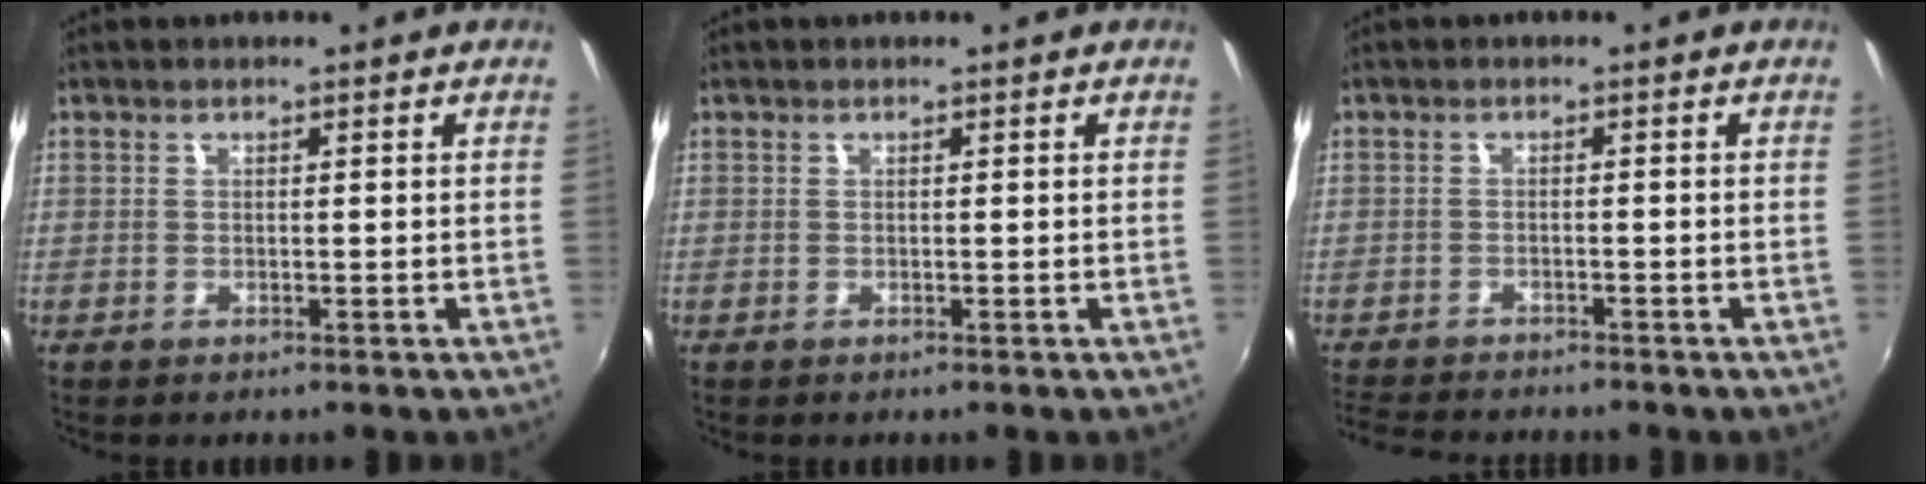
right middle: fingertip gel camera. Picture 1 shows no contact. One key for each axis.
{"total": 0.0}
{"total": 7.6, "fx": -7.1, "fy": 1.5, "fz": 2.4, "tx": -0.070, "ty": -0.015, "tz": -0.117}